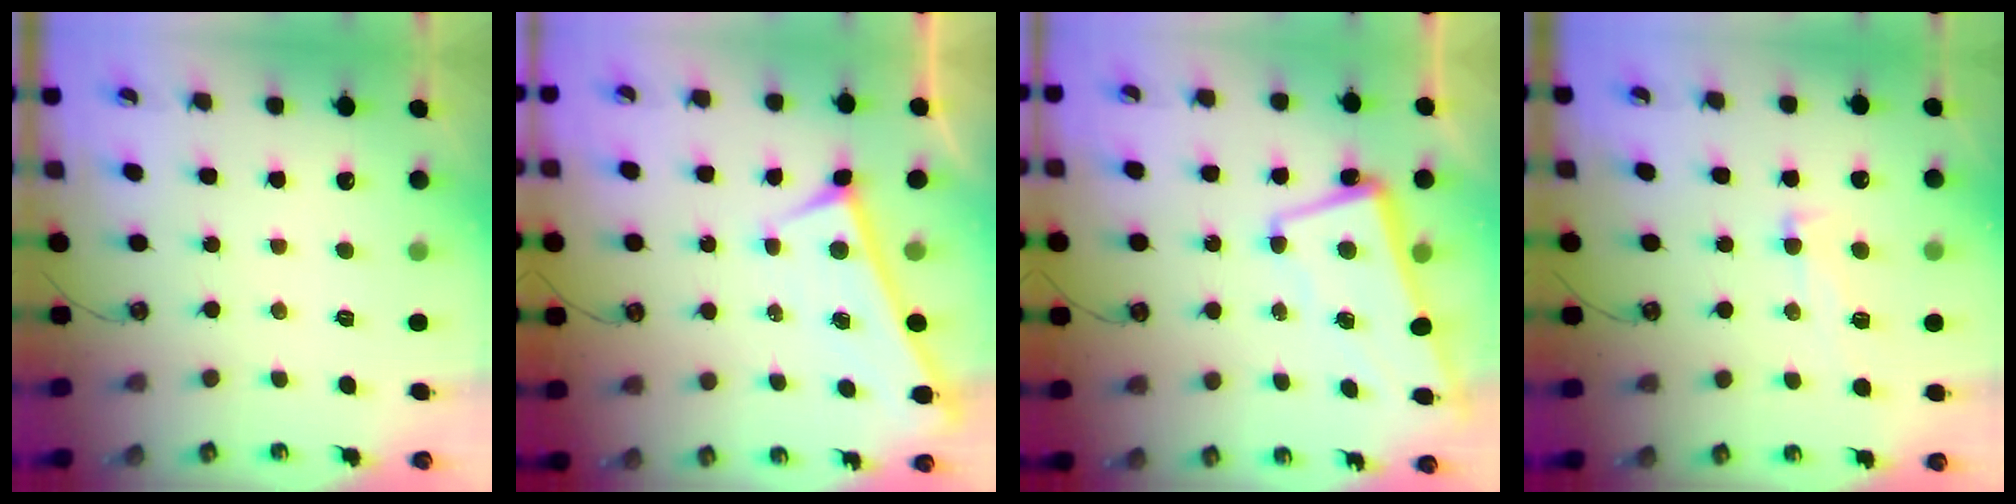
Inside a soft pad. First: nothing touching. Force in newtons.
{"total": 0.0}
{"total": 1.1, "press": 0.6, "slide": 0.9}
{"total": 6.7, "press": 6.6, "slide": 1.5}